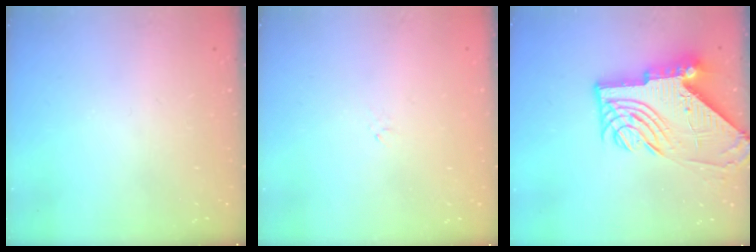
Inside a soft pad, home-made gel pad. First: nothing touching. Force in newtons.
{"total": 0.7, "press": 0.5, "slide": 0.4}
{"total": 14.6, "press": 14.5, "slide": 1.6}